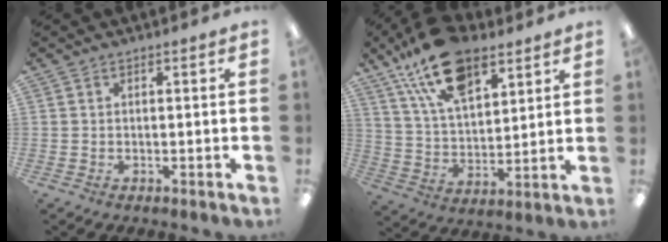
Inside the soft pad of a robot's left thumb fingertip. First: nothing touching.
{"total": 19.2, "force": [12.0, 9.6, 11.4], "torque": [-0.202, -0.046, 0.214]}